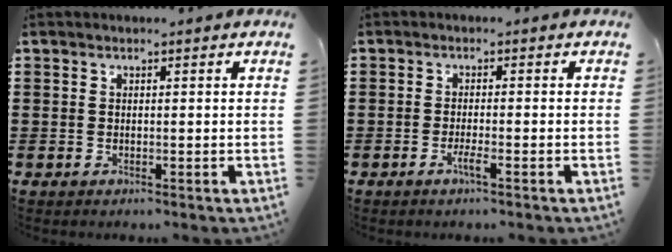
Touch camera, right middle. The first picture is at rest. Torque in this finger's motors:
{"motor_torque": [1.15, 0.02, 0.00, 0.03]}